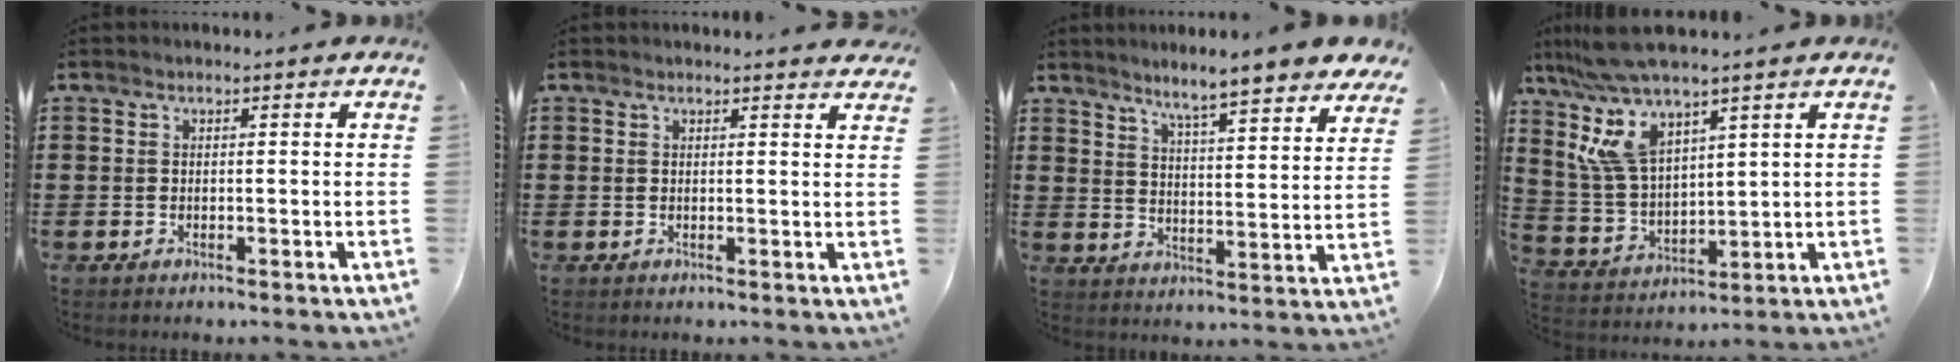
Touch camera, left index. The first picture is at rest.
{"total": 1.4, "force": [1.3, 0.1, 0.4], "torque": [-0.003, -0.003, 0.023]}
{"total": 6.0, "force": [5.5, -0.6, 2.4], "torque": [-0.062, -0.038, 0.089]}
{"total": 10.3, "force": [6.6, 3.2, 7.2], "torque": [-0.178, -0.022, 0.117]}